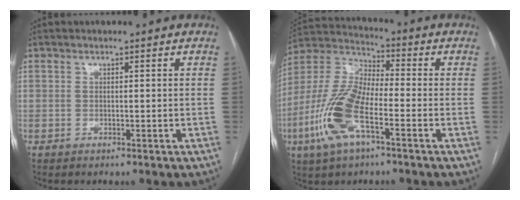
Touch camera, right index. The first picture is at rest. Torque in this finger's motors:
{"motor_torque": [2.14, 0.00, 0.55, 0.21]}